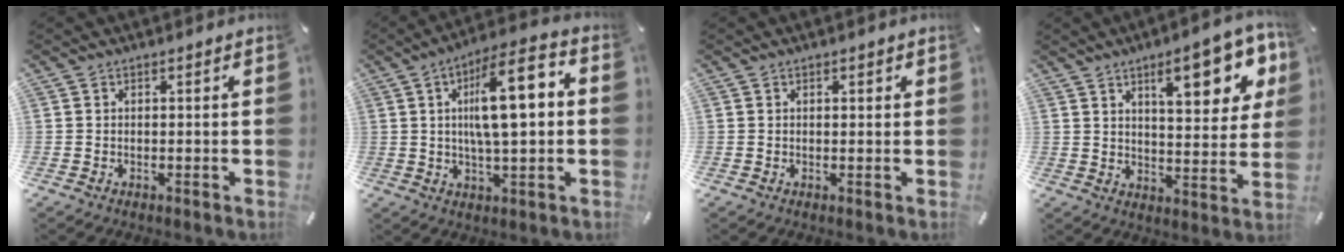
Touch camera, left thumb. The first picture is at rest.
{"total": 15.7, "force": [2.5, 5.1, 14.6], "torque": [-0.236, 0.002, 0.037]}
{"total": 0.7, "force": [0.3, 0.4, 0.5], "torque": [-0.009, 0.005, 0.004]}
{"total": 15.7, "force": [7.9, 5.8, 12.3], "torque": [-0.166, -0.030, 0.120]}